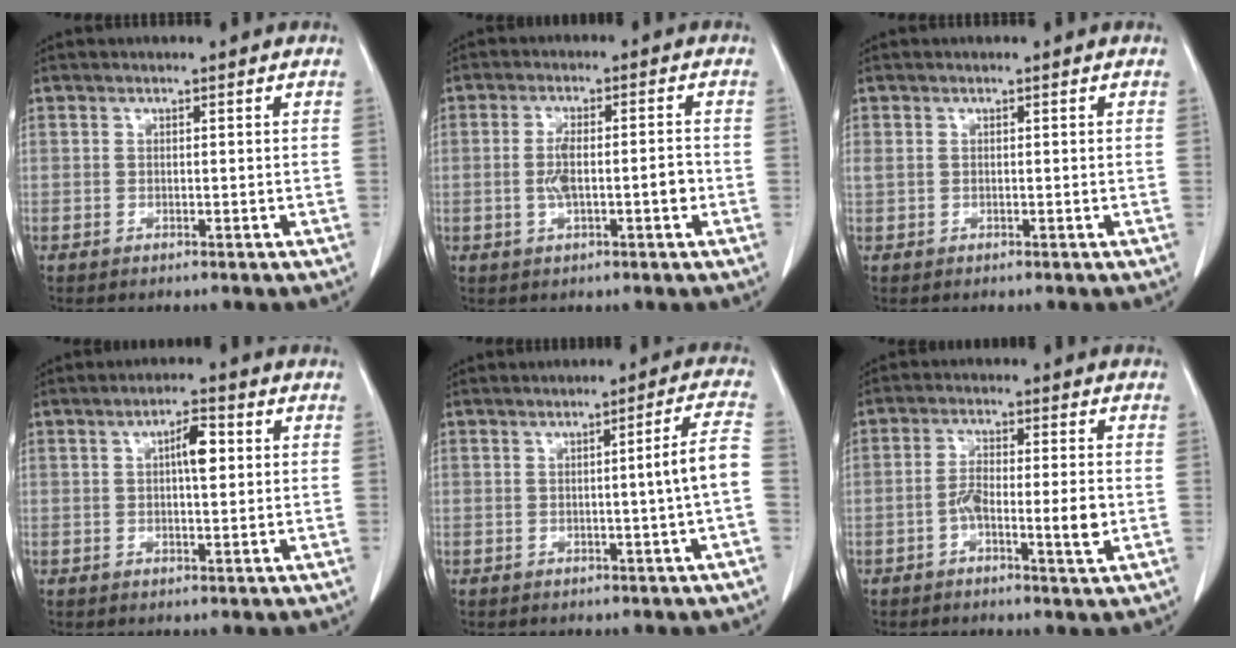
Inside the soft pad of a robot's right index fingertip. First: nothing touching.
{"total": 5.8, "force": [-1.1, 1.5, 5.5], "torque": [-0.108, 0.011, -0.016]}
{"total": 0.7, "force": [0.2, 0.5, 0.5], "torque": [-0.023, 0.013, 0.011]}
{"total": 4.3, "force": [0.9, 1.1, 4.0], "torque": [-0.068, 0.008, 0.012]}
{"total": 5.4, "force": [-0.9, -1.1, 5.2], "torque": [-0.068, 0.006, -0.013]}
{"total": 6.3, "force": [-1.7, 1.0, 6.0], "torque": [-0.108, 0.004, -0.030]}